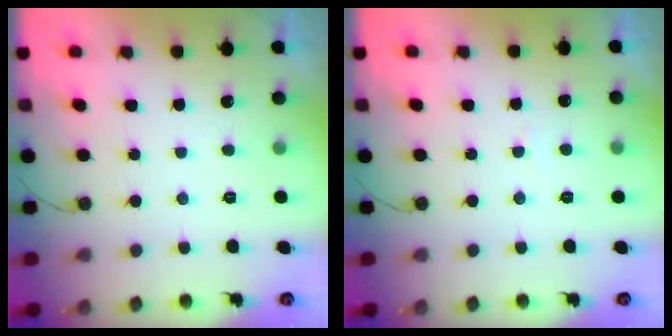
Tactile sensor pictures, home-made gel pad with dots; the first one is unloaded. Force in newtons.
{"total": 1.4, "press": 1.4, "slide": 0.1}